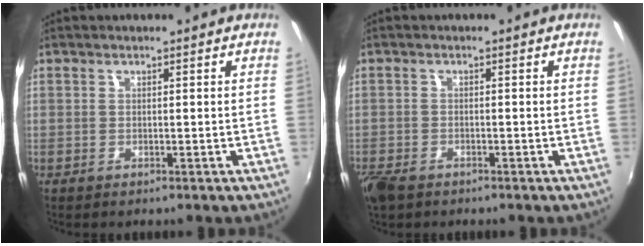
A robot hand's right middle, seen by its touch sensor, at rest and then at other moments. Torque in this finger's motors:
{"motor_torque": [0.14, -0.13, 0.00, 0.01]}